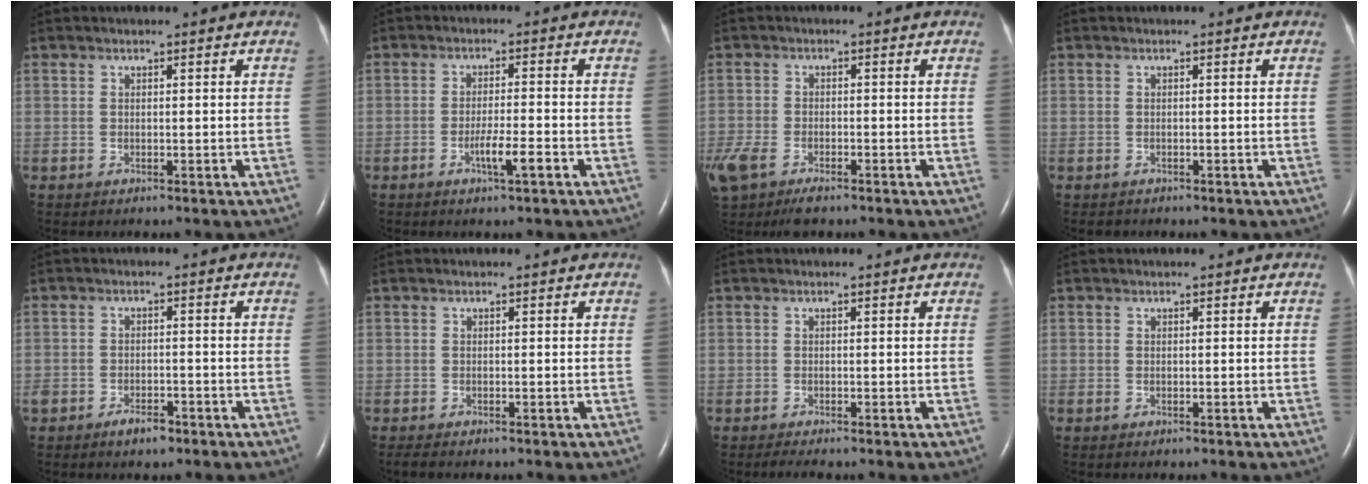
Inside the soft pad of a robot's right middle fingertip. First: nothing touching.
{"total": 3.9, "force": [-1.9, 0.0, 3.4], "torque": [-0.063, -0.004, -0.034]}
{"total": 13.1, "force": [-8.0, 6.9, 7.8], "torque": [-0.226, -0.025, -0.128]}
{"total": 0.7, "force": [-0.6, 0.4, 0.0], "torque": [-0.008, 0.000, -0.008]}
{"total": 2.9, "force": [-2.1, 1.3, 1.6], "torque": [-0.028, 0.002, -0.030]}
{"total": 1.1, "force": [-0.9, 0.2, 0.5], "torque": [-0.017, -0.005, -0.014]}
{"total": 1.2, "force": [-1.0, -0.1, 0.7], "torque": [-0.019, -0.005, -0.018]}
{"total": 0.0}